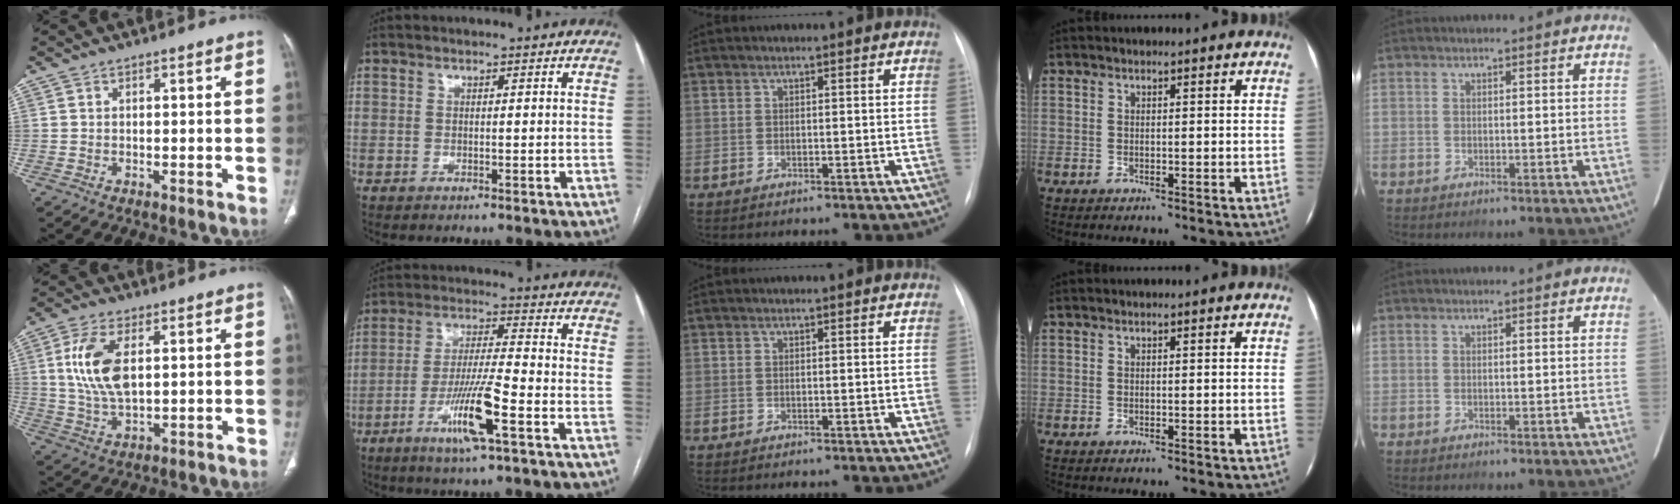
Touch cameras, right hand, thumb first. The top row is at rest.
{"thumb": {"total": 10.9, "force": [2.3, 5.5, 9.1], "torque": [-0.186, -0.005, 0.047]}, "index": {"total": 10.4, "force": [-4.6, 0.0, 9.3], "torque": [-0.178, -0.013, -0.088]}}